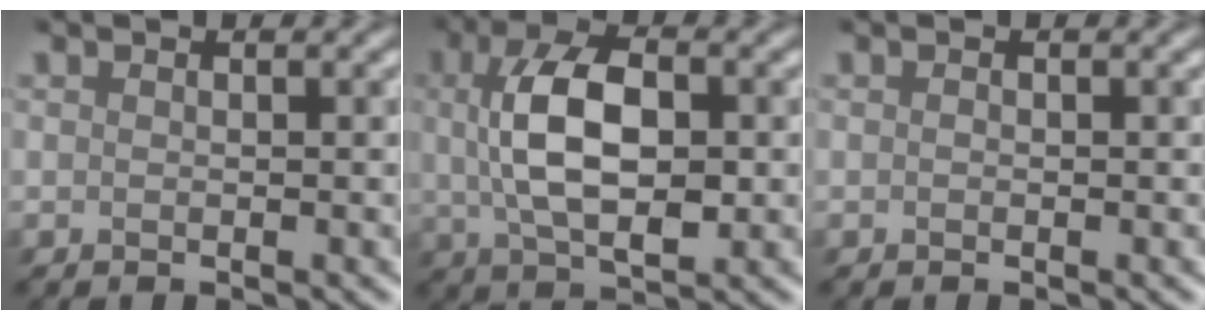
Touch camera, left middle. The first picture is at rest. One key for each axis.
{"total": 6.8, "fx": 1.3, "fy": 3.3, "fz": 5.9, "tx": -0.116, "ty": 0.010, "tz": 0.013}
{"total": 0.0}